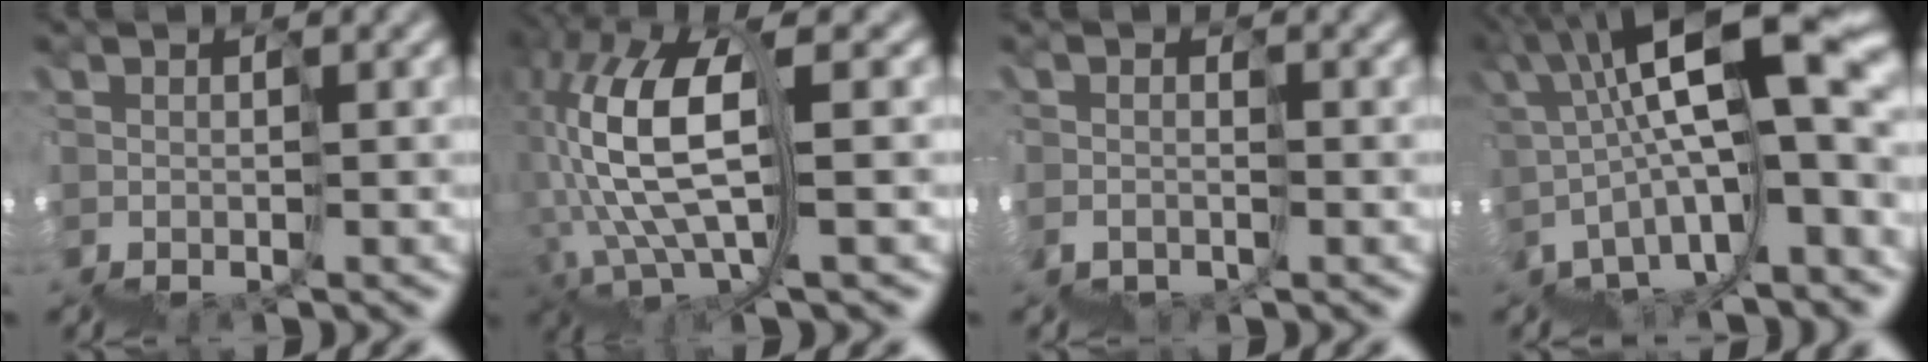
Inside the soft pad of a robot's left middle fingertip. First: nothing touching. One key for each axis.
{"total": 7.3, "fx": 2.3, "fy": 2.9, "fz": 6.3, "tx": -0.141, "ty": 0.027, "tz": 0.036}
{"total": 1.9, "fx": -1.2, "fy": 1.4, "fz": -0.4, "tx": 0.009, "ty": 0.007, "tz": -0.015}
{"total": 12.6, "fx": 1.4, "fy": 3.5, "fz": 12.0, "tx": -0.174, "ty": 0.036, "tz": 0.033}